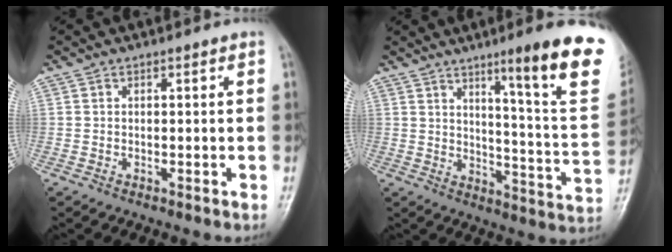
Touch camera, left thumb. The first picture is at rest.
{"total": 19.6, "force": [10.9, 1.1, 16.2], "torque": [-0.193, -0.060, 0.148]}